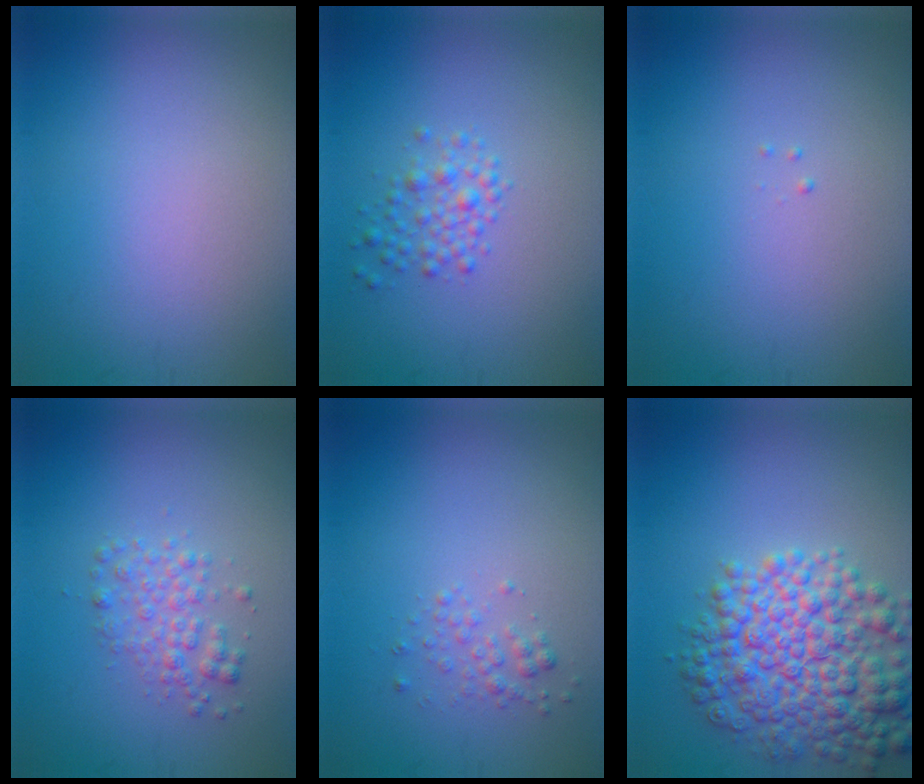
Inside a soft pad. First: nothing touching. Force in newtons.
{"total": 2.1, "press": 2.1, "slide": 0.1}
{"total": 0.0}
{"total": 2.2, "press": 2.2, "slide": 0.0}
{"total": 1.2, "press": 1.2, "slide": 0.1}
{"total": 8.7, "press": 8.7, "slide": 0.2}